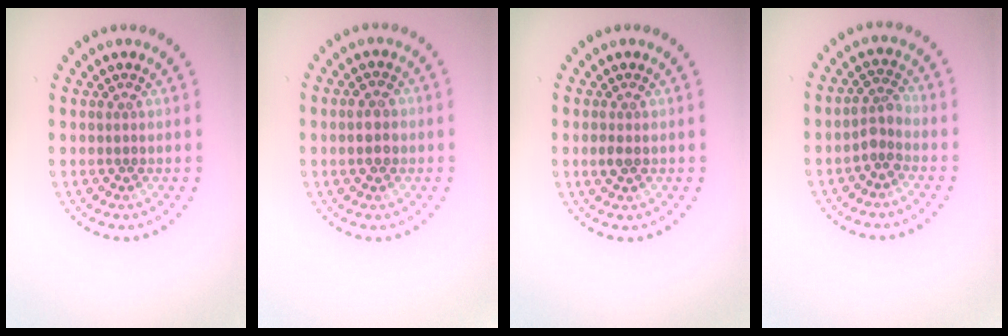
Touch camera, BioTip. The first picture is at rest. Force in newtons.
{"total": 2.1, "press": 2.1, "slide": 0.2}
{"total": 1.1, "press": 1.1, "slide": 0.1}
{"total": 1.7, "press": 1.4, "slide": 1.0}